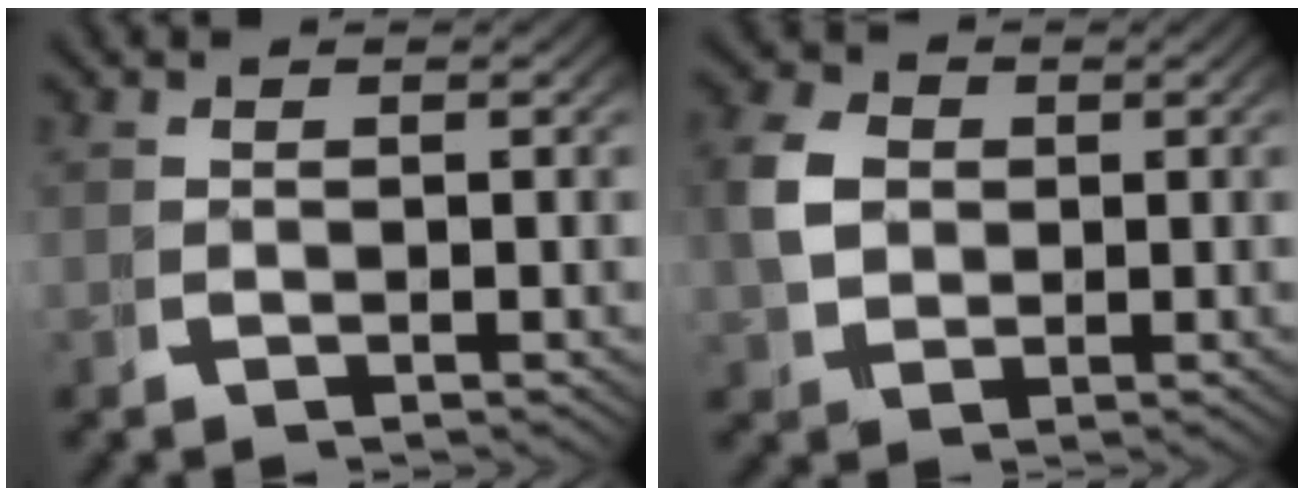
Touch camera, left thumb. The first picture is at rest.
{"total": 4.3, "force": [0.7, 3.4, 2.6], "torque": [-0.068, -0.009, 0.023]}